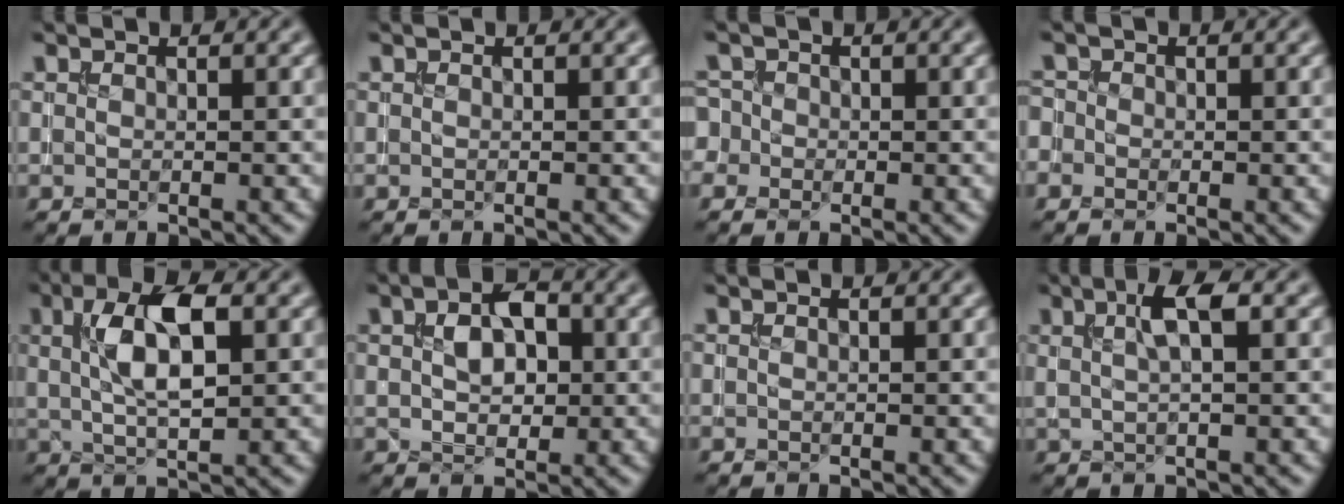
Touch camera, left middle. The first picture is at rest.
{"total": 0.0}
{"total": 2.1, "force": [-0.1, 2.0, 0.5], "torque": [0.003, 0.016, -0.022]}
{"total": 1.0, "force": [-0.3, 0.9, 0.1], "torque": [0.001, 0.001, -0.012]}
{"total": 6.4, "force": [1.6, 2.5, 5.6], "torque": [-0.102, 0.009, 0.027]}
{"total": 4.1, "force": [1.0, 2.6, 3.0], "torque": [-0.050, 0.009, 0.014]}
{"total": 0.0}
{"total": 3.3, "force": [1.1, 0.8, 2.9], "torque": [-0.053, 0.009, 0.018]}